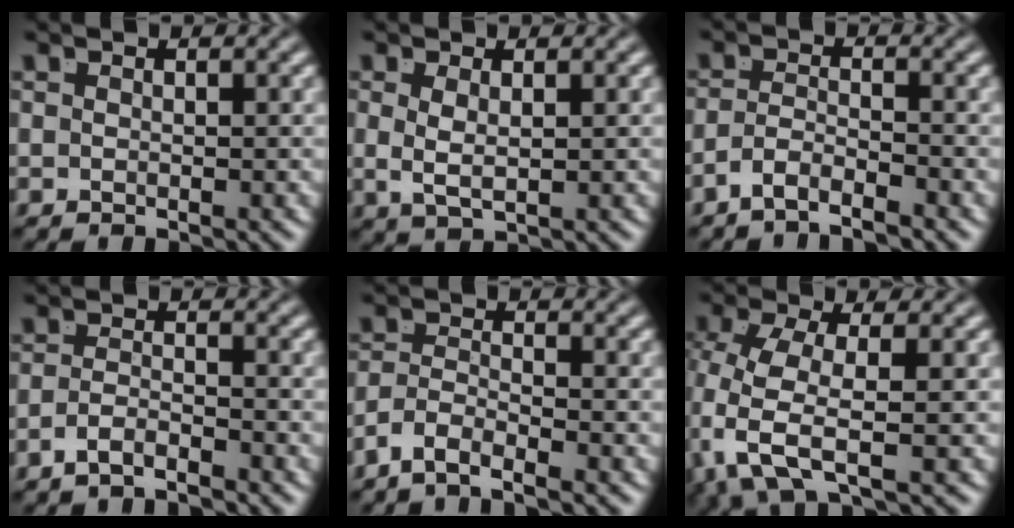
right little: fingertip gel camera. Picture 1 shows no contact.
{"total": 2.2, "force": [0.2, 0.8, 2.0], "torque": [-0.044, -0.015, 0.017]}
{"total": 3.0, "force": [-2.7, 0.3, 1.1], "torque": [-0.019, -0.013, -0.045]}
{"total": 2.6, "force": [-2.4, -0.4, 0.8], "torque": [-0.010, -0.008, -0.038]}
{"total": 3.3, "force": [-2.7, 1.2, 1.6], "torque": [-0.035, -0.017, -0.043]}
{"total": 5.7, "force": [-0.4, 3.2, 4.7], "torque": [-0.149, -0.038, 0.010]}